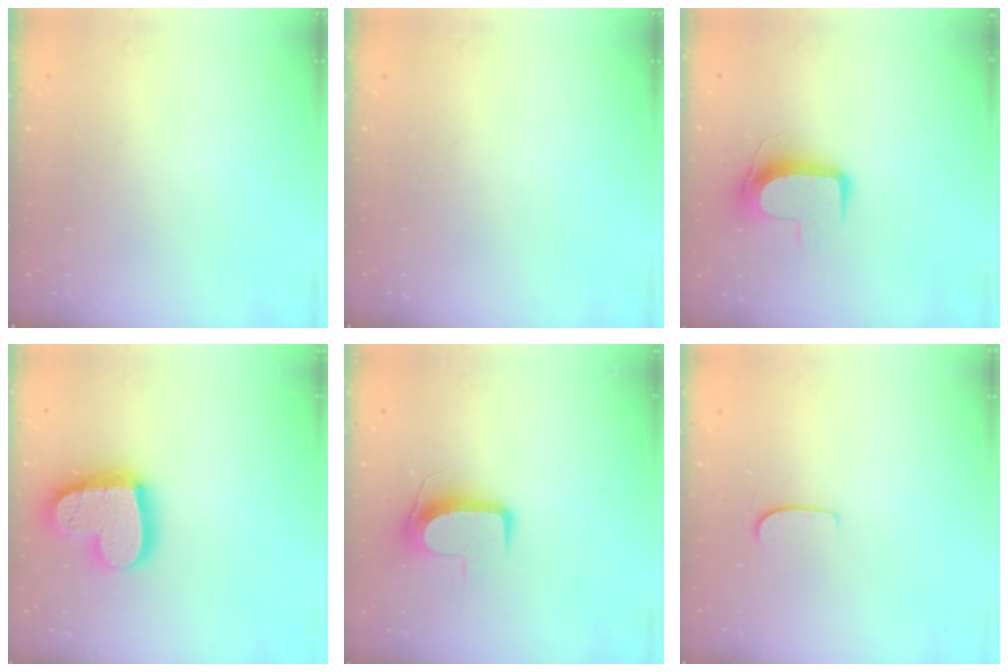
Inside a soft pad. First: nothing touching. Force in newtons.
{"total": 0.0}
{"total": 9.3, "press": 9.2, "slide": 0.9}
{"total": 19.6, "press": 19.5, "slide": 1.4}
{"total": 8.8, "press": 8.8, "slide": 0.2}
{"total": 4.5, "press": 4.5, "slide": 0.4}